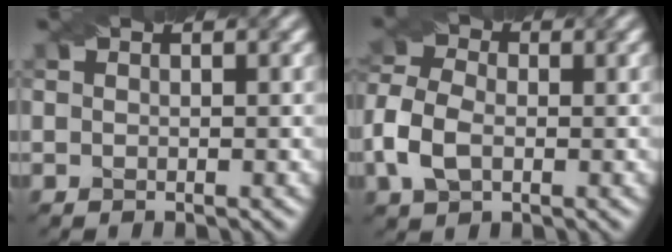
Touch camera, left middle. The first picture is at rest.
{"total": 5.1, "force": [-1.5, 3.4, 3.4], "torque": [-0.086, 0.003, -0.036]}